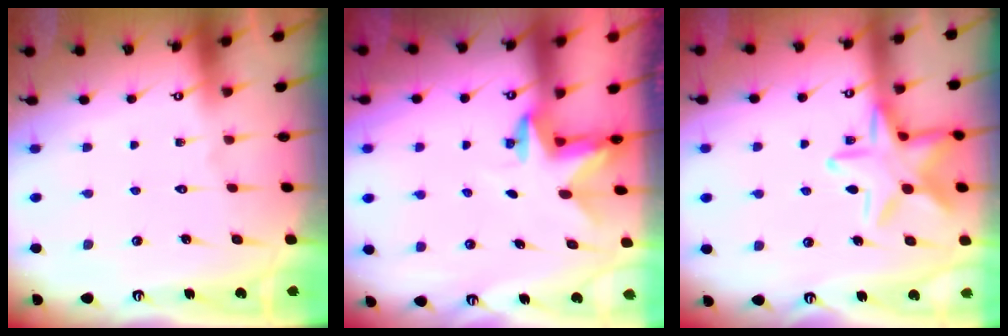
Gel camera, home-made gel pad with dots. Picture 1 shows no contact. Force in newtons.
{"total": 2.3, "press": 2.3, "slide": 0.4}
{"total": 16.3, "press": 16.3, "slide": 0.9}